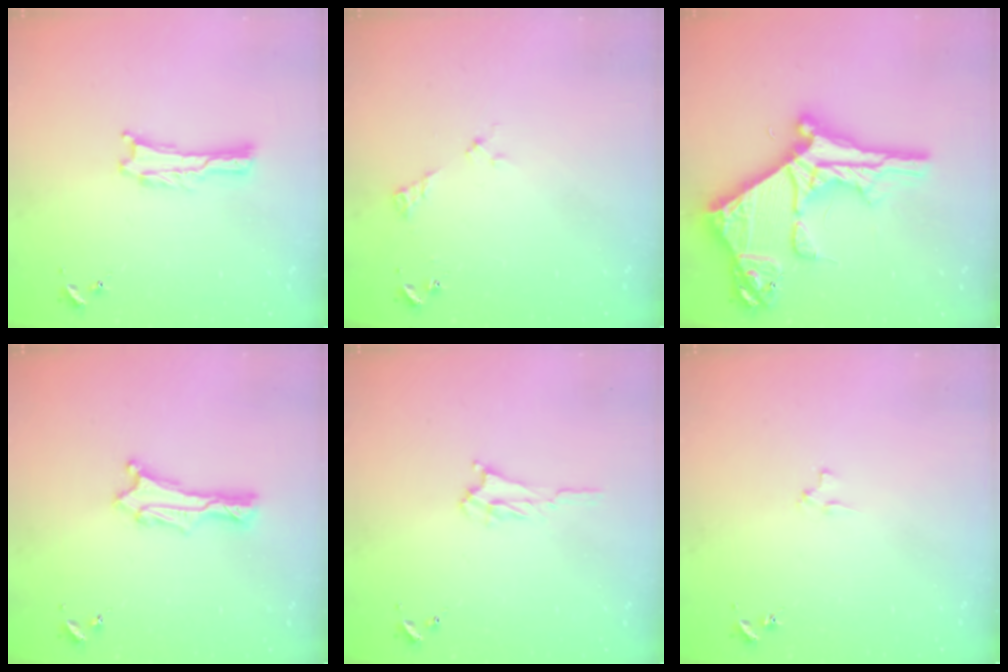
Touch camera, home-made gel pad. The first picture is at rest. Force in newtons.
{"total": 2.5, "press": 2.5, "slide": 0.3}
{"total": 14.2, "press": 14.1, "slide": 1.3}
{"total": 1.3, "press": 1.3, "slide": 0.1}
{"total": 2.5, "press": 2.5, "slide": 0.3}
{"total": 1.9, "press": 1.9, "slide": 0.2}